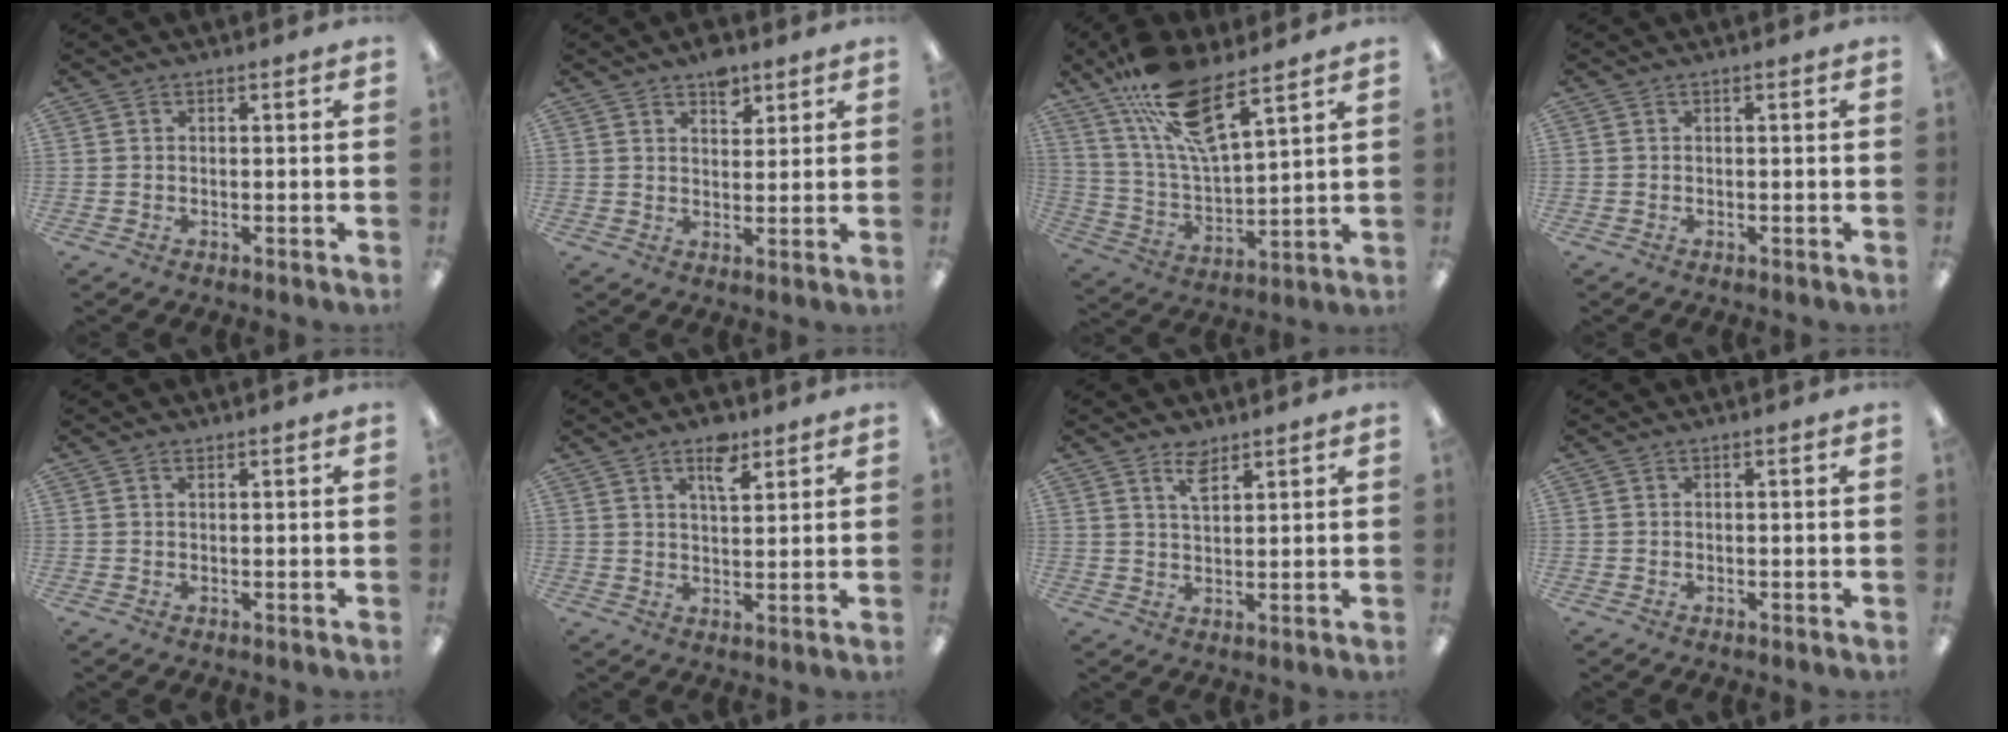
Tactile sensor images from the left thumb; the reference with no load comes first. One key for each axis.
{"total": 5.6, "fx": 3.9, "fy": 3.1, "fz": 2.5, "tx": -0.018, "ty": -0.018, "tz": 0.065}
{"total": 16.6, "fx": 11.5, "fy": 4.7, "fz": 10.9, "tx": -0.213, "ty": -0.055, "tz": 0.199}
{"total": 0.0}
{"total": 0.6, "fx": 0.4, "fy": 0.2, "fz": 0.3, "tx": -0.007, "ty": 0.001, "tz": 0.008}
{"total": 6.4, "fx": 4.1, "fy": 2.7, "fz": 4.1, "tx": -0.050, "ty": -0.019, "tz": 0.065}
{"total": 4.7, "fx": 3.3, "fy": 2.0, "fz": 2.6, "tx": -0.043, "ty": -0.008, "tz": 0.058}
{"total": 0.0}